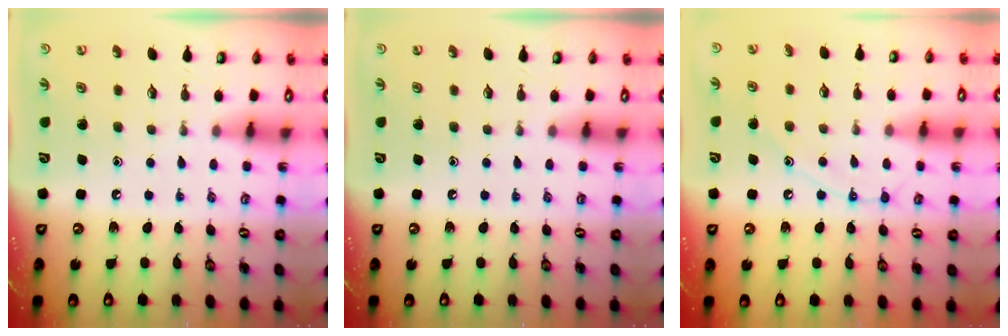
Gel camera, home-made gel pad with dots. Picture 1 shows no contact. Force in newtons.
{"total": 0.0}
{"total": 9.0, "press": 9.0, "slide": 0.4}